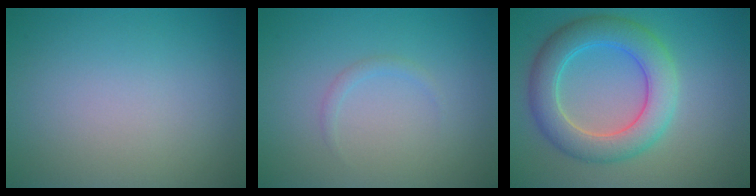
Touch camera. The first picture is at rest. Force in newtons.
{"total": 0.8, "press": 0.8, "slide": 0.1}
{"total": 6.2, "press": 6.2, "slide": 0.3}